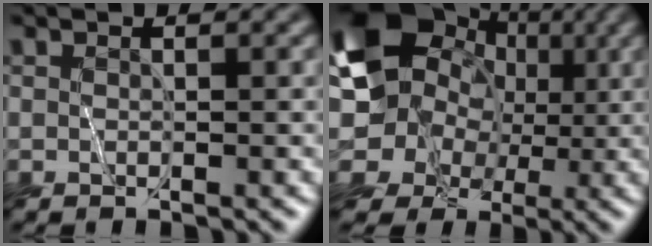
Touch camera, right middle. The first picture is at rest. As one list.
[{"total": 9.7, "force": [1.6, 8.3, 4.8], "torque": [-0.104, 0.006, 0.003]}]